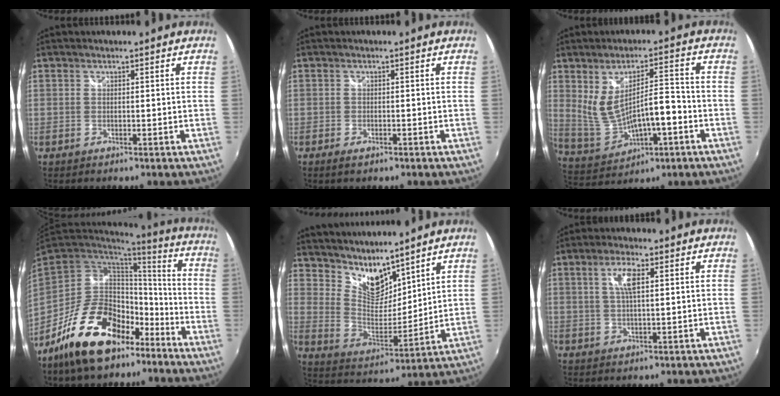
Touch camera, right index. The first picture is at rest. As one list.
[{"total": 1.8, "force": [-1.3, 0.8, 1.0], "torque": [-0.022, -0.006, -0.023]}, {"total": 10.7, "force": [-1.9, 3.6, 9.8], "torque": [-0.178, -0.016, 0.002]}, {"total": 20.6, "force": [-12.8, 11.0, 11.8], "torque": [-0.226, 0.017, -0.195]}, {"total": 10.6, "force": [9.0, 3.9, 3.9], "torque": [-0.073, -0.009, 0.177]}, {"total": 4.7, "force": [1.5, 1.4, 4.3], "torque": [-0.080, 0.005, 0.027]}]